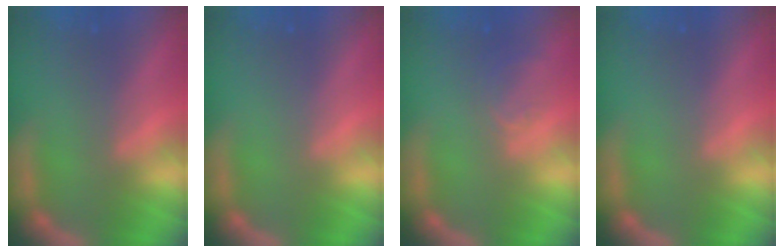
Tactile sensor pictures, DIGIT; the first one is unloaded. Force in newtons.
{"total": 0.0}
{"total": 2.5}
{"total": 0.0}